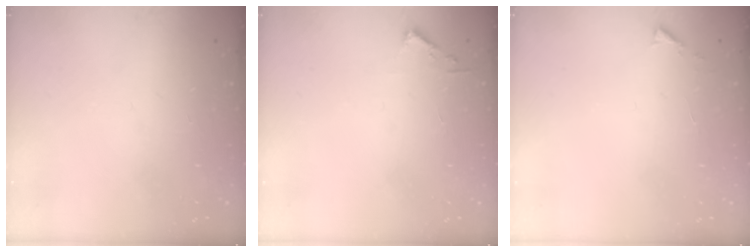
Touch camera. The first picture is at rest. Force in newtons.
{"total": 2.4, "press": 2.4, "slide": 0.3}
{"total": 3.1, "press": 3.1, "slide": 0.4}